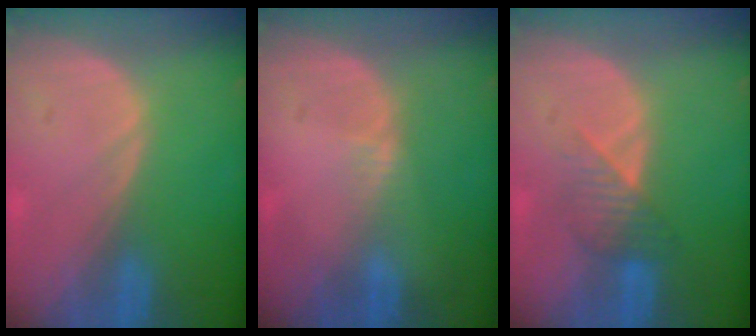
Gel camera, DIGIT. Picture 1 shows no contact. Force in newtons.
{"total": 0.8, "press": 0.8, "slide": 0.4}
{"total": 3.6, "press": 3.4, "slide": 1.4}